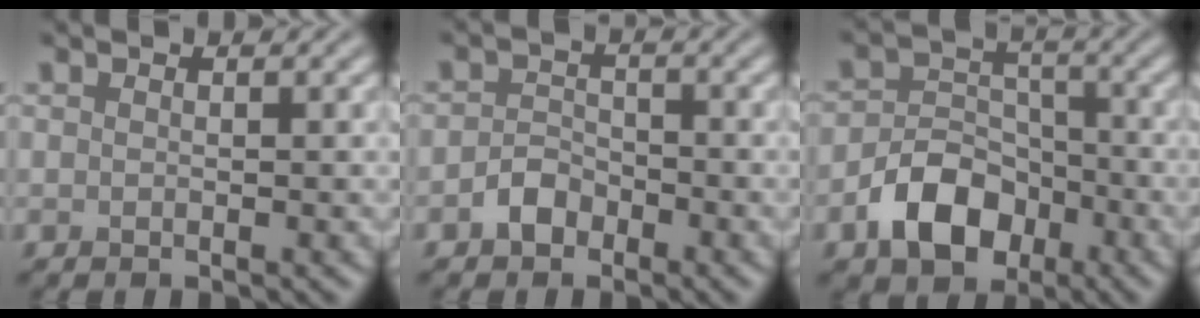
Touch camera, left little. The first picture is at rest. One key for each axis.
{"total": 2.1, "fx": -1.4, "fy": 1.4, "fz": 0.7, "tx": -0.011, "ty": 0.008, "tz": -0.029}
{"total": 5.8, "fx": -3.1, "fy": 4.0, "fz": 3.0, "tx": -0.047, "ty": -0.002, "tz": -0.059}